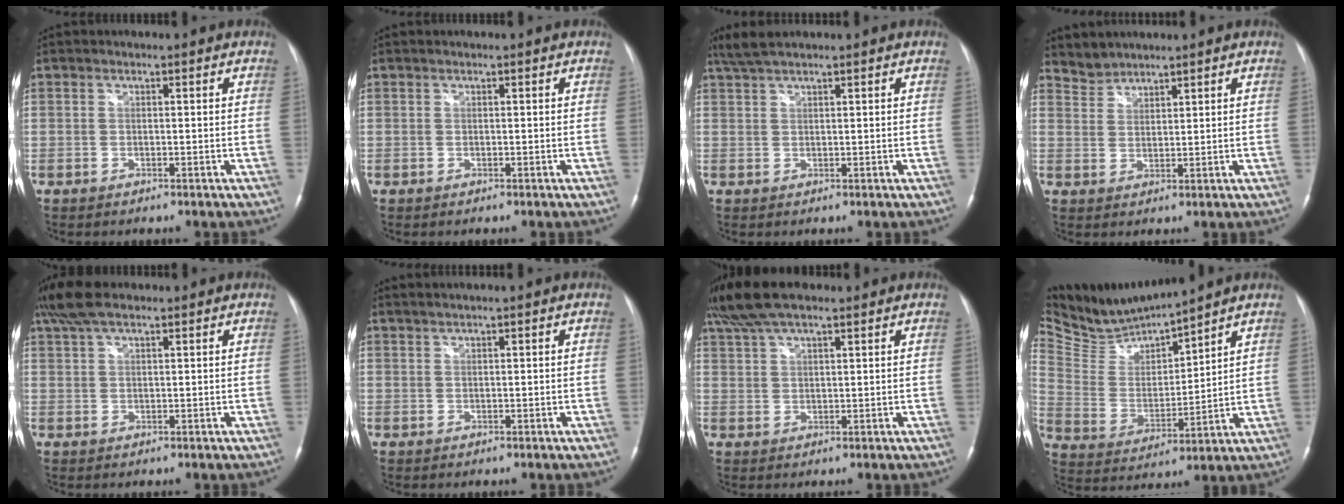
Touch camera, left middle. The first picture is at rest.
{"total": 0.0}
{"total": 3.3, "force": [2.8, 0.1, 1.7], "torque": [-0.043, 0.016, 0.061]}
{"total": 2.8, "force": [2.7, 0.6, -0.6], "torque": [0.011, 0.010, 0.058]}
{"total": 6.2, "force": [4.8, 1.3, 3.7], "torque": [-0.083, 0.031, 0.094]}
{"total": 1.4, "force": [1.1, -0.2, 0.8], "torque": [-0.018, 0.011, 0.024]}
{"total": 9.1, "force": [7.1, 2.2, 5.3], "torque": [-0.108, 0.037, 0.134]}
{"total": 10.6, "force": [10.5, 0.0, 1.7], "torque": [-0.056, 0.001, 0.222]}